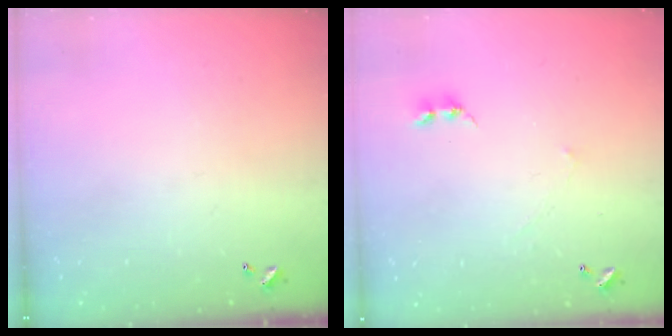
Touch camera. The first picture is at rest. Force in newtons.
{"total": 1.7, "press": 1.6, "slide": 0.4}